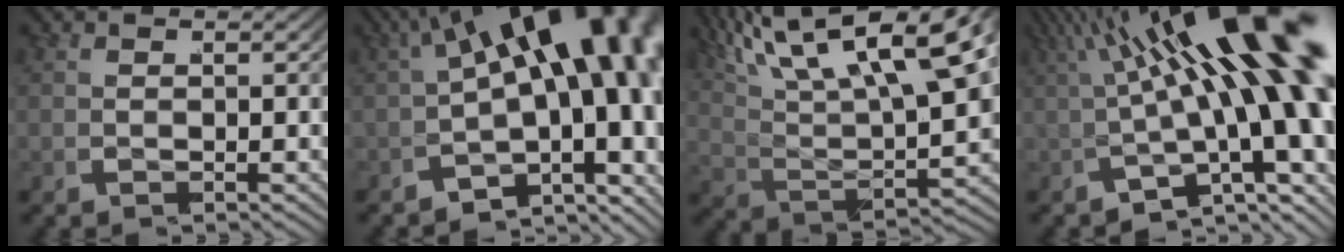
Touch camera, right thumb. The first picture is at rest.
{"total": 18.0, "force": [-0.4, 11.0, 14.2], "torque": [-0.200, -0.022, -0.021]}
{"total": 12.1, "force": [4.4, 6.6, 9.1], "torque": [-0.166, 0.004, 0.063]}
{"total": 16.2, "force": [0.6, 7.8, 14.2], "torque": [-0.202, -0.005, -0.003]}